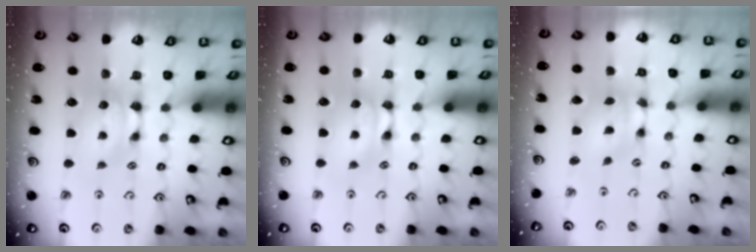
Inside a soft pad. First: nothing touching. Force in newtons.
{"total": 1.5, "press": 1.5, "slide": 0.2}
{"total": 4.9, "press": 4.4, "slide": 2.1}